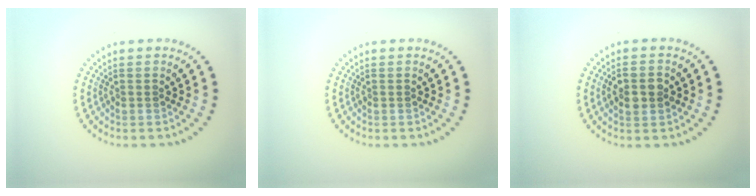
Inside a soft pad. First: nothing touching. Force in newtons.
{"total": 0.0}
{"total": 2.9, "press": 2.9, "slide": 0.1}